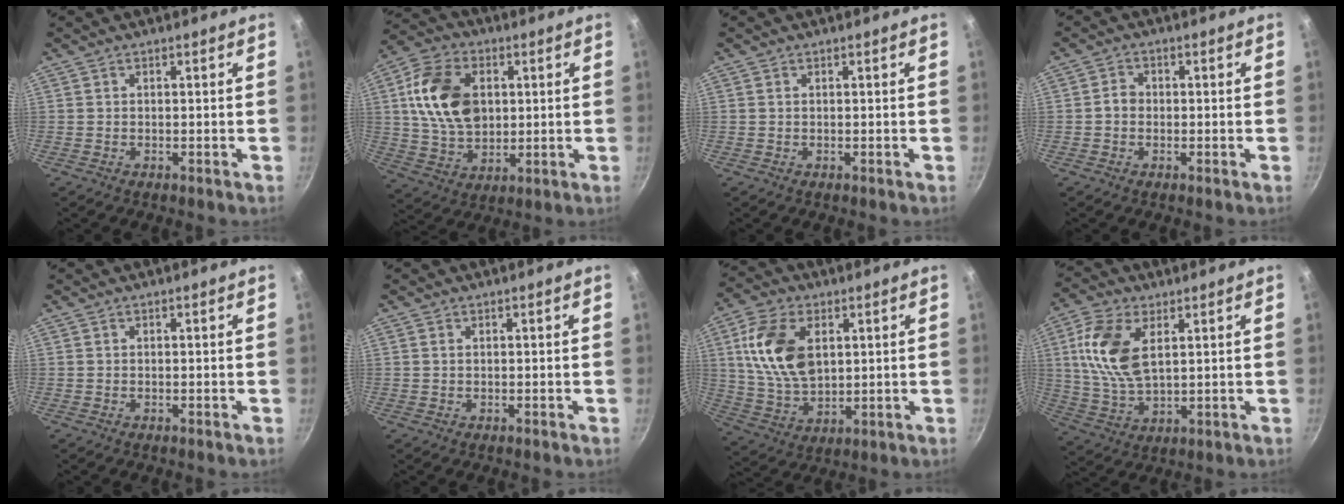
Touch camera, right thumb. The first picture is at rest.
{"total": 16.1, "force": [2.9, 11.2, 11.2], "torque": [-0.186, -0.002, 0.052]}
{"total": 0.0}
{"total": 2.4, "force": [-0.4, 2.0, 1.2], "torque": [-0.012, 0.012, -0.009]}
{"total": 0.0}
{"total": 0.5, "force": [0.2, 0.3, 0.3], "torque": [-0.006, 0.001, 0.004]}
{"total": 14.9, "force": [3.8, 9.3, 11.0], "torque": [-0.190, -0.014, 0.079]}
{"total": 12.9, "force": [3.7, 6.9, 10.2], "torque": [-0.202, -0.009, 0.075]}